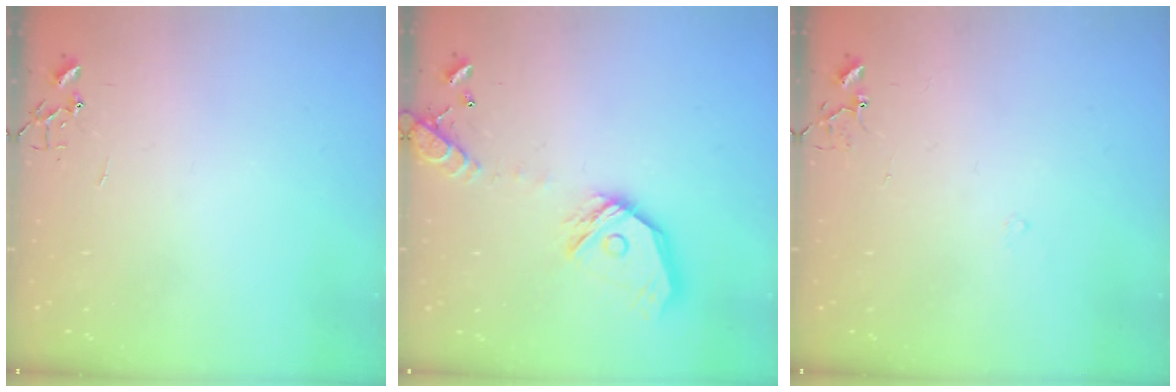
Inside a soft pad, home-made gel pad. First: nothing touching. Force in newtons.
{"total": 17.0, "press": 16.8, "slide": 2.7}
{"total": 6.8, "press": 6.8, "slide": 0.5}